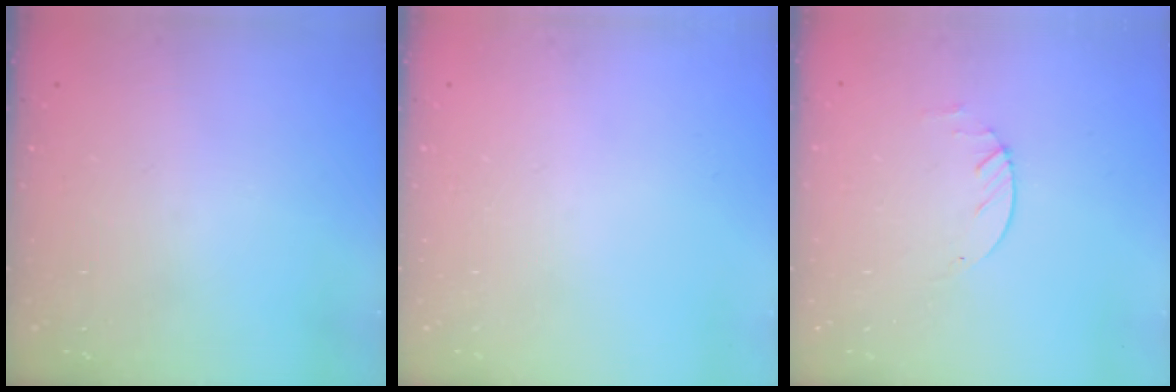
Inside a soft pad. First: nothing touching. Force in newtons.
{"total": 0.0}
{"total": 1.9, "press": 1.9, "slide": 0.3}